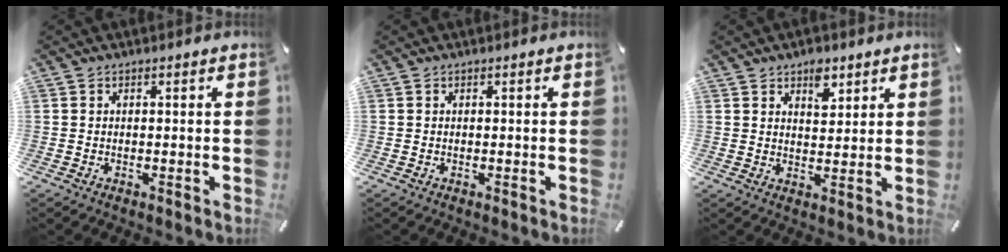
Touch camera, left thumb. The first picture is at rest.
{"total": 0.0}
{"total": 5.3, "force": [3.5, 3.1, 2.5], "torque": [-0.011, -0.022, 0.055]}